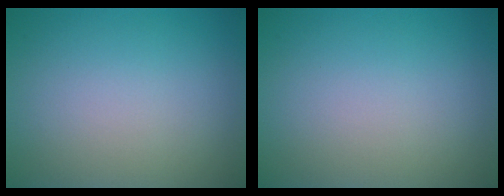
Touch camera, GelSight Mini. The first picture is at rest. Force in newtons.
{"total": 0.0}